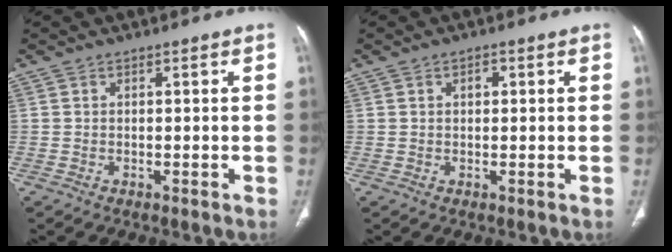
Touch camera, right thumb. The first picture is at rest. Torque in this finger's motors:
{"motor_torque": [-0.20, 0.03, -0.41, 0.31, 0.01]}